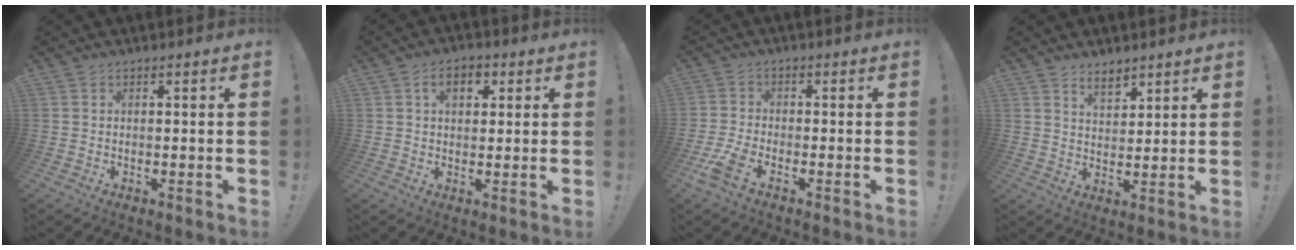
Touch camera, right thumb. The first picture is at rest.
{"total": 5.8, "force": [2.1, 3.7, 4.0], "torque": [-0.053, 0.002, 0.032]}
{"total": 6.2, "force": [-3.9, 2.3, 4.2], "torque": [-0.110, 0.000, -0.071]}
{"total": 5.4, "force": [4.4, 2.5, 1.8], "torque": [-0.027, -0.029, 0.080]}